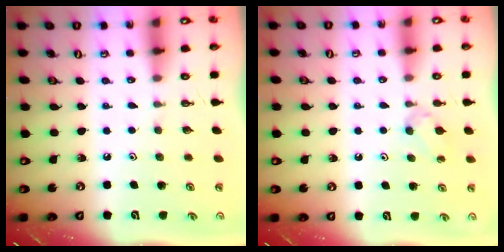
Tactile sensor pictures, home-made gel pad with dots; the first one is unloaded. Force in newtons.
{"total": 3.1, "press": 3.0, "slide": 0.6}